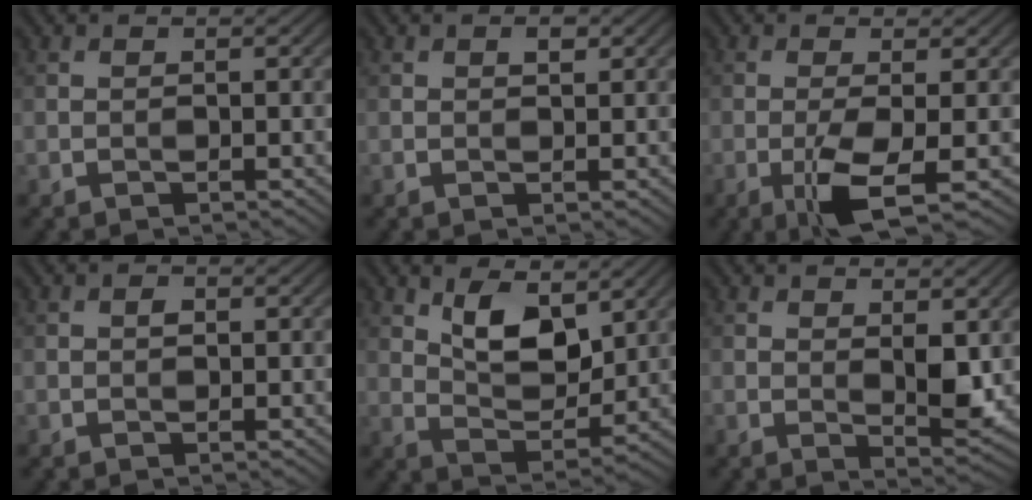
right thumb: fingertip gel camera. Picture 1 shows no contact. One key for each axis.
{"total": 1.1, "fx": 0.5, "fy": 0.5, "fz": 0.8, "tx": -0.011, "ty": -0.001, "tz": 0.009}
{"total": 5.0, "fx": -1.7, "fy": 0.8, "fz": 4.7, "tx": -0.093, "ty": 0.002, "tz": -0.034}
{"total": 0.8, "fx": 0.1, "fy": 0.5, "fz": 0.6, "tx": -0.008, "ty": -0.001, "tz": 0.000}
{"total": 7.8, "fx": 3.9, "fy": 3.9, "fz": 5.6, "tx": -0.104, "ty": -0.008, "tz": 0.068}
{"total": 3.7, "fx": 0.9, "fy": 1.5, "fz": 3.2, "tx": -0.056, "ty": -0.008, "tz": 0.021}